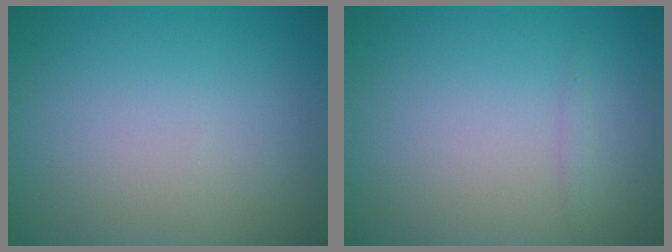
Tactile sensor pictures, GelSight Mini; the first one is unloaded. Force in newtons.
{"total": 0.5, "press": 0.5, "slide": 0.0}